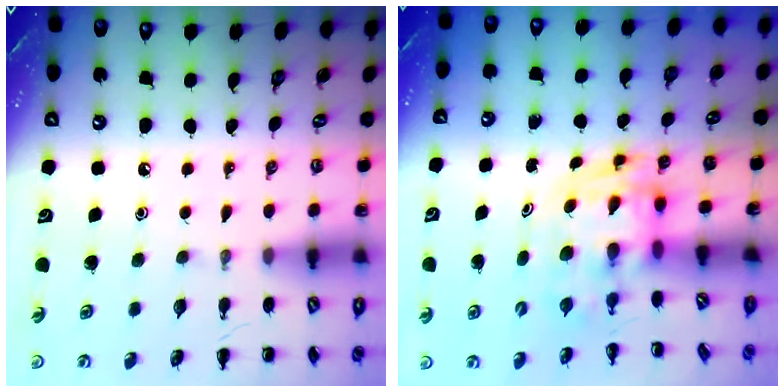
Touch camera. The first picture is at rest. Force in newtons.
{"total": 3.4, "press": 3.4, "slide": 0.6}